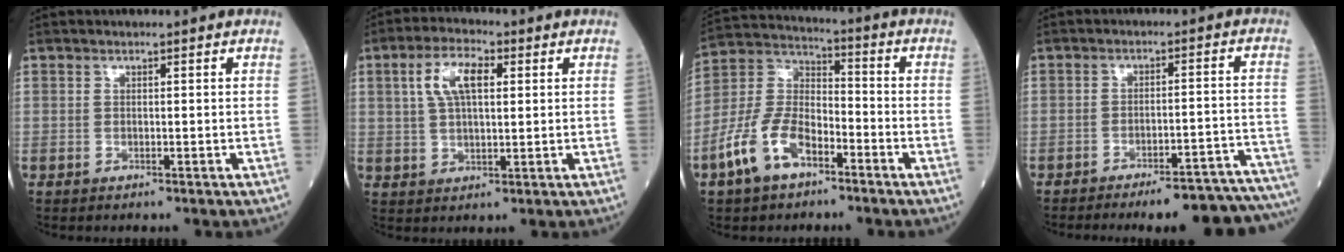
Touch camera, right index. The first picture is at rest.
{"total": 7.3, "force": [2.3, 2.8, 6.4], "torque": [-0.131, 0.015, 0.045]}
{"total": 11.5, "force": [-6.3, 5.6, 7.9], "torque": [-0.185, 0.011, -0.123]}
{"total": 17.1, "force": [-15.8, 0.7, 6.3], "torque": [-0.017, 0.019, -0.196]}